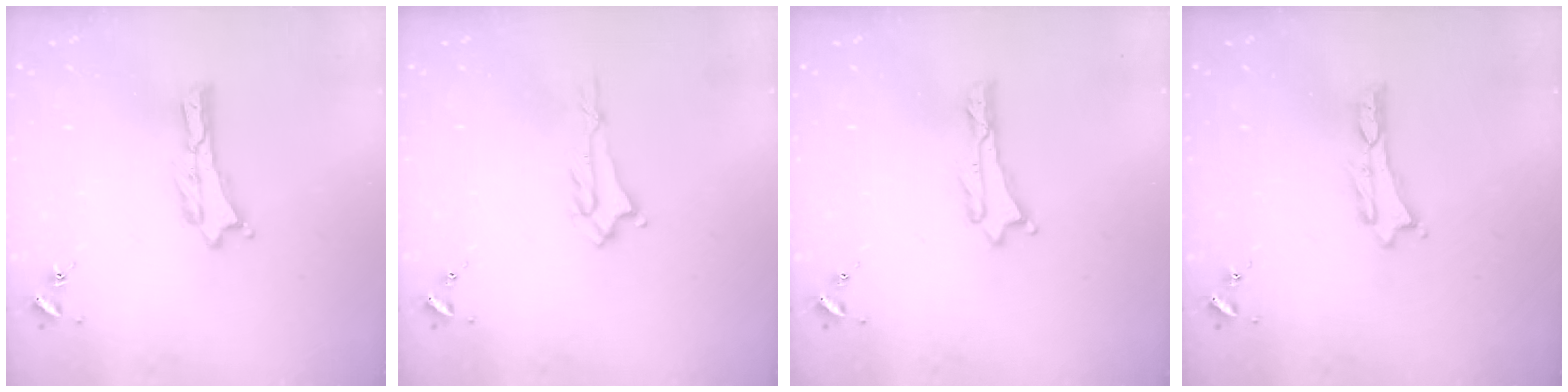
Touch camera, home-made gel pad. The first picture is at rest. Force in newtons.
{"total": 1.4, "press": 1.3, "slide": 0.2}
{"total": 0.0}
{"total": 0.0}